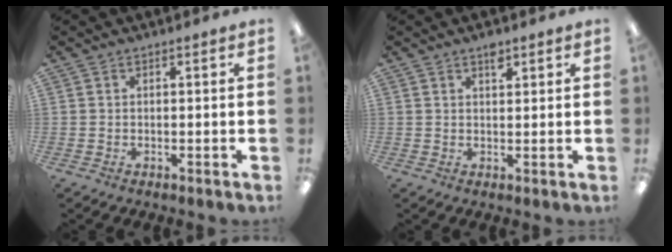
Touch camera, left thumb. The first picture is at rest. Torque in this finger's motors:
{"motor_torque": [0.22, 0.13, 0.14, -0.17, 0.00]}